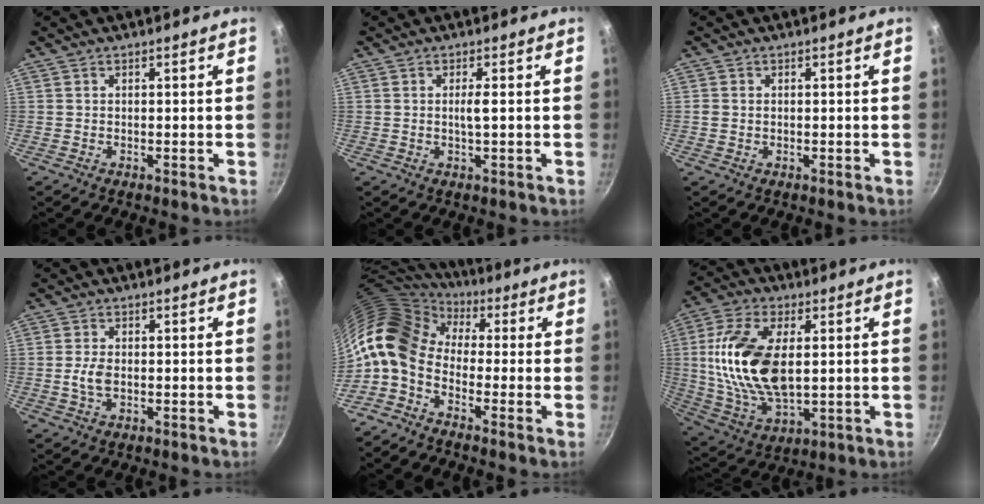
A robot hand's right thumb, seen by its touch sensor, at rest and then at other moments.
{"total": 1.9, "force": [0.1, 0.1, 1.9], "torque": [-0.038, 0.000, 0.003]}
{"total": 1.2, "force": [0.1, 1.0, 0.7], "torque": [-0.012, 0.003, 0.001]}
{"total": 3.4, "force": [-0.3, 2.0, 2.7], "torque": [-0.053, 0.005, -0.008]}
{"total": 13.4, "force": [1.1, 8.9, 9.9], "torque": [-0.178, 0.015, -0.004]}
{"total": 19.1, "force": [2.4, 10.2, 15.9], "torque": [-0.303, -0.002, 0.050]}